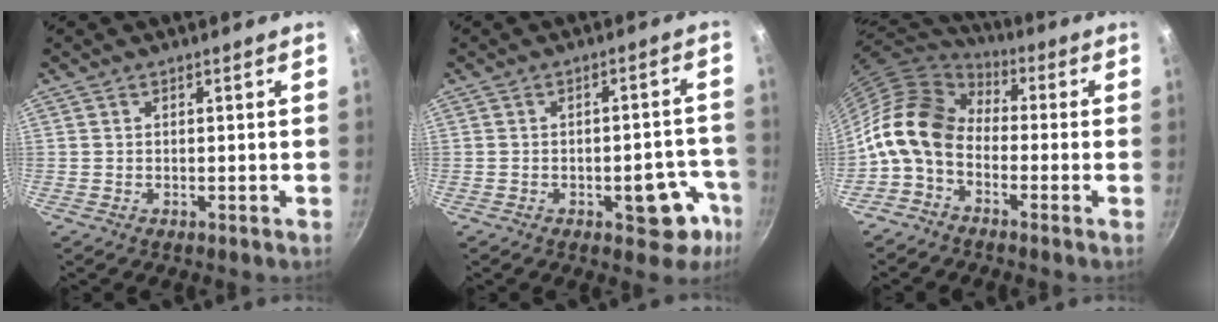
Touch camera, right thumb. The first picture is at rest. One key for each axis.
{"total": 9.5, "fx": -4.4, "fy": 5.0, "fz": 6.8, "tx": -0.023, "ty": 0.037, "tz": -0.050}
{"total": 13.1, "fx": -2.4, "fy": 9.2, "fz": 9.0, "tx": -0.152, "ty": 0.044, "tz": -0.071}